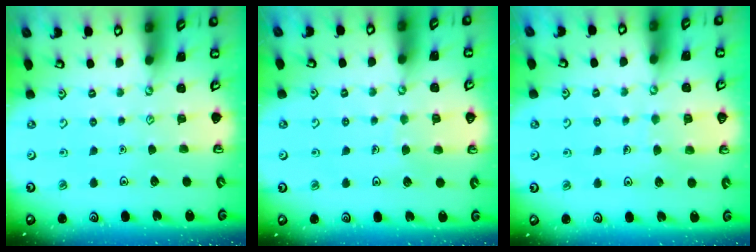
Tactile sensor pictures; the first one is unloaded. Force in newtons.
{"total": 5.1, "press": 5.1, "slide": 0.4}
{"total": 5.8, "press": 5.7, "slide": 0.4}